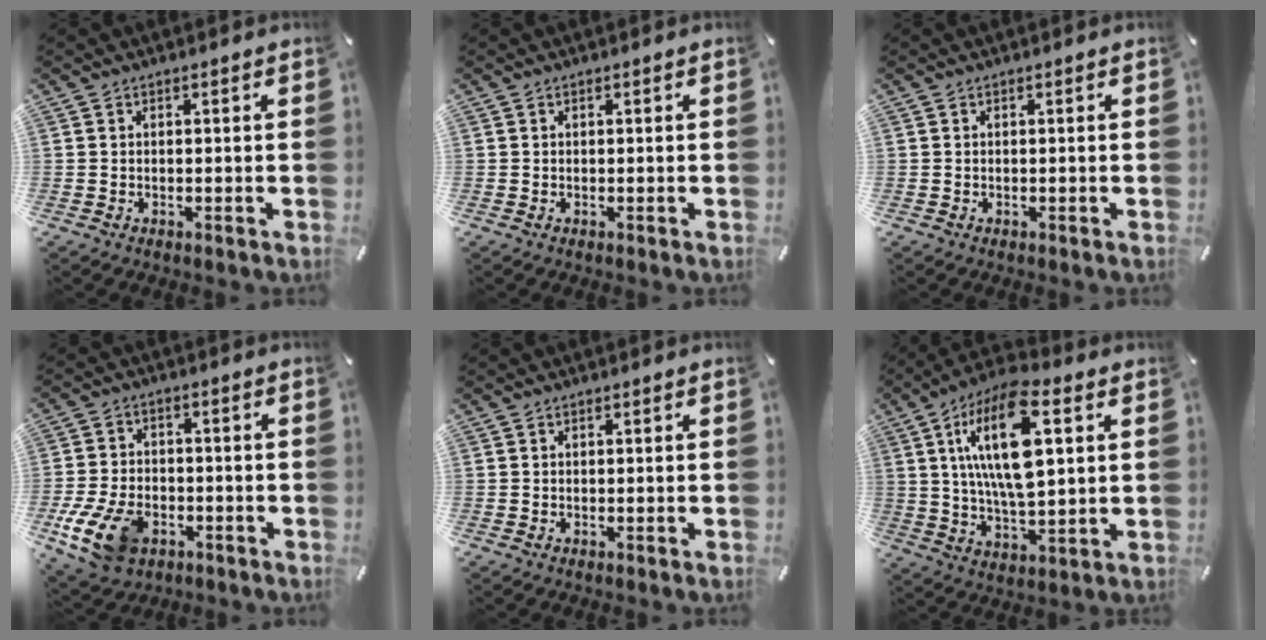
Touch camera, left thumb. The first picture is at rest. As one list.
[{"total": 0.0}, {"total": 0.0}, {"total": 12.1, "force": [-4.9, 8.2, 7.5], "torque": [-0.161, 0.016, -0.086]}, {"total": 0.0}, {"total": 18.2, "force": [5.6, 7.1, 15.7], "torque": [-0.312, -0.011, 0.086]}]